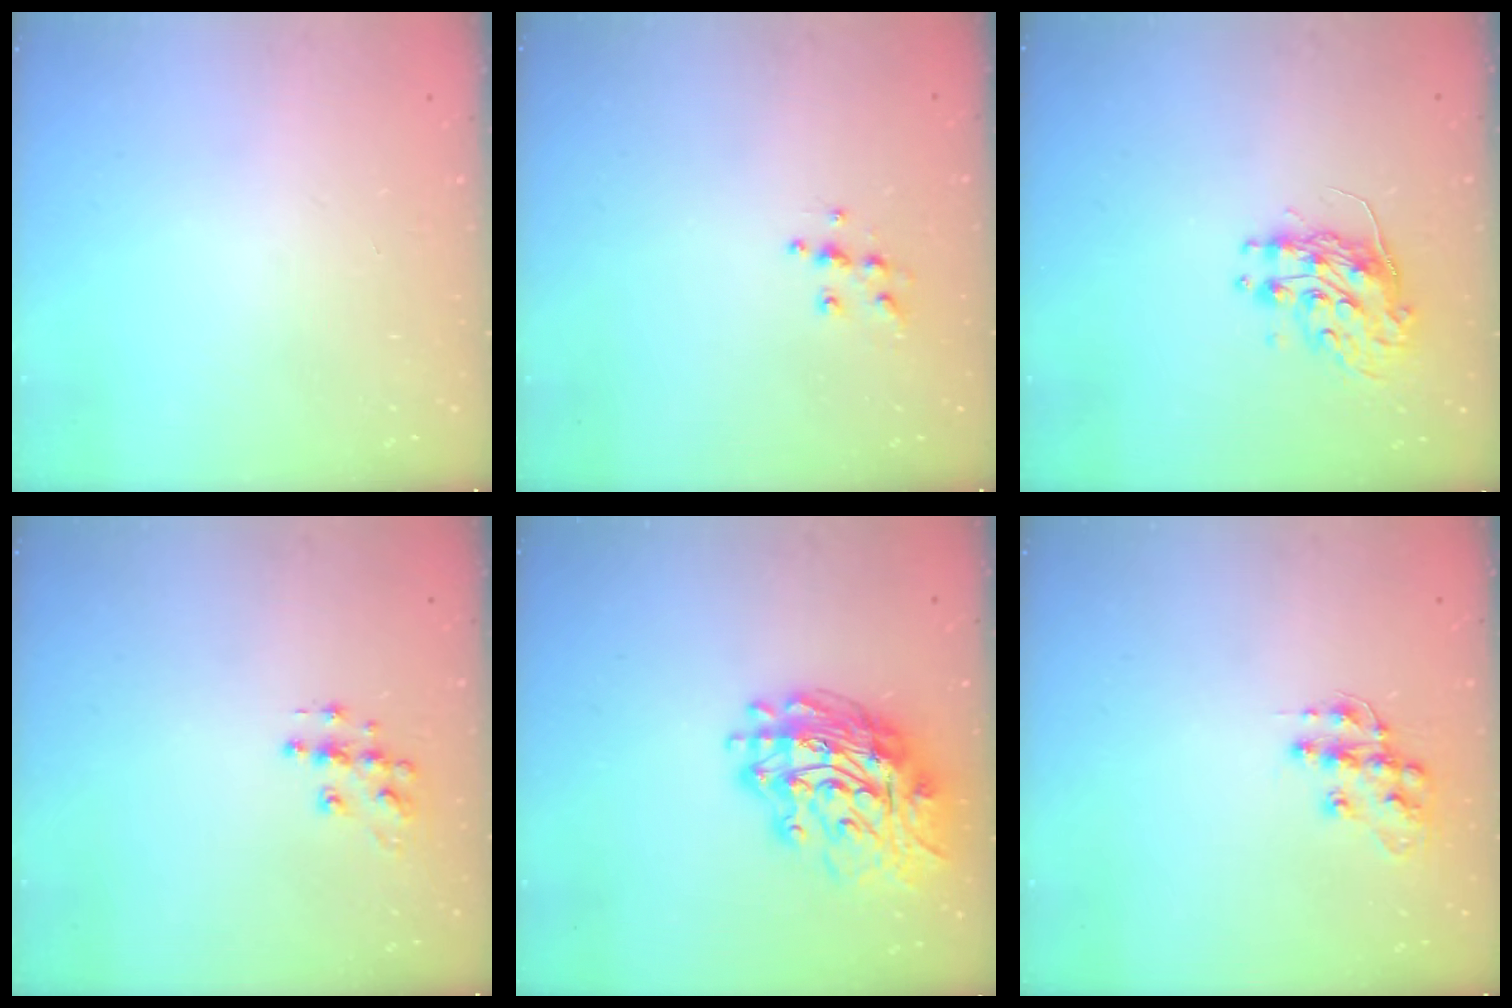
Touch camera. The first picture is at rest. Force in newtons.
{"total": 6.4, "press": 6.4, "slide": 0.6}
{"total": 9.2, "press": 9.2, "slide": 0.7}
{"total": 8.7, "press": 8.7, "slide": 0.5}
{"total": 17.2, "press": 17.1, "slide": 1.9}
{"total": 11.6, "press": 11.5, "slide": 0.8}